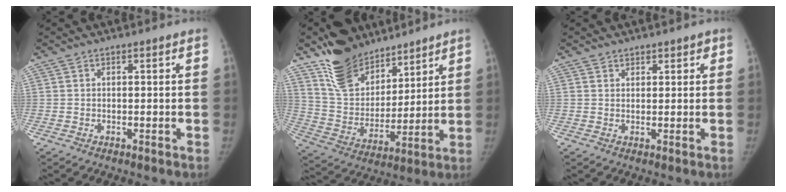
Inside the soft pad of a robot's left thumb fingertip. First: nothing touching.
{"total": 17.5, "force": [12.9, 9.5, 7.0], "torque": [-0.075, -0.062, 0.242]}
{"total": 1.9, "force": [1.4, 1.3, 0.2], "torque": [0.021, -0.006, 0.014]}